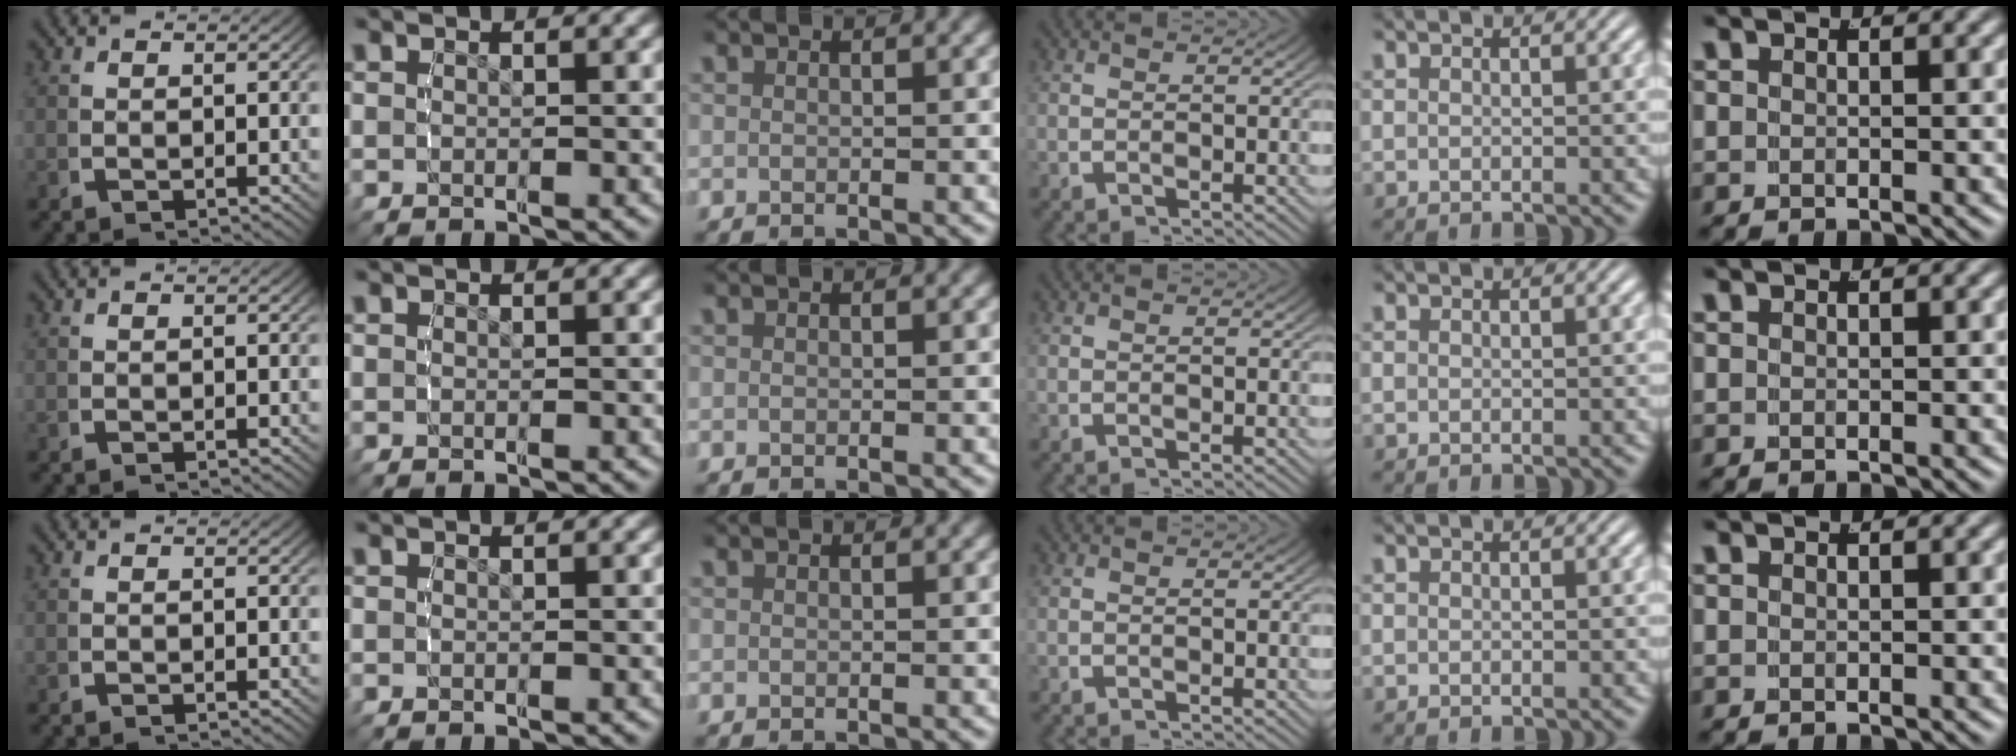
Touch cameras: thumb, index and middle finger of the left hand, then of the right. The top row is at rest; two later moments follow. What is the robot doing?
{"motion": "reach", "object": "paper"}